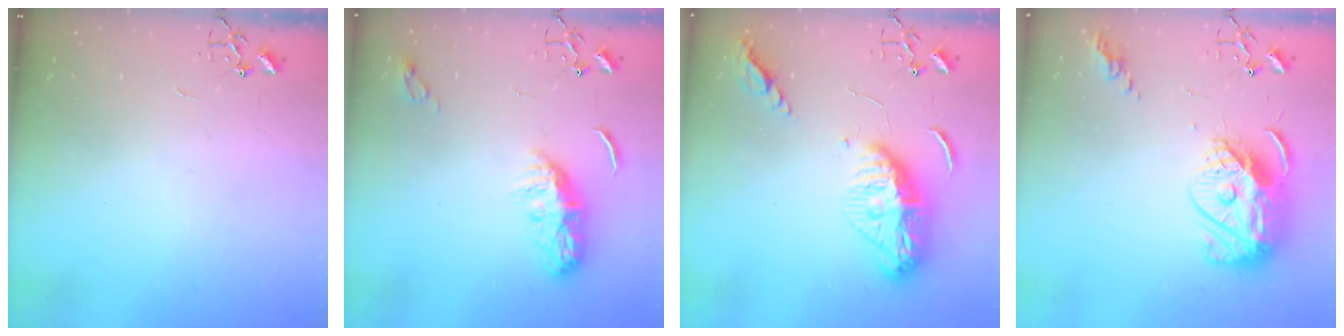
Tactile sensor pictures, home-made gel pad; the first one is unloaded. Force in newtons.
{"total": 9.1, "press": 9.1, "slide": 0.2}
{"total": 14.6, "press": 14.5, "slide": 1.2}
{"total": 15.1, "press": 15.0, "slide": 1.1}